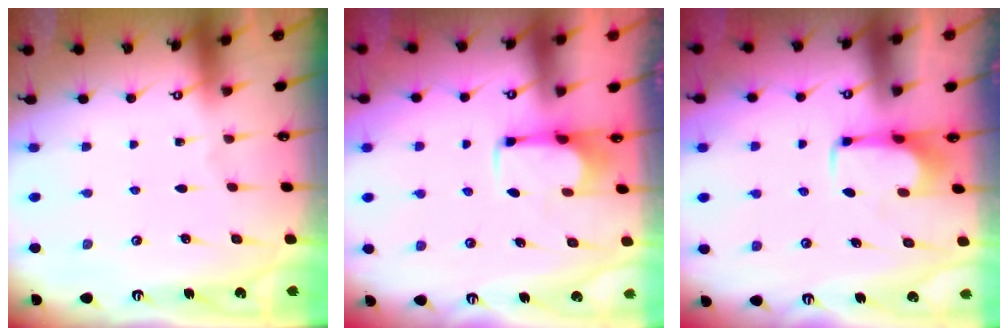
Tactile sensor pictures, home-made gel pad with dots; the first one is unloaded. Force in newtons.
{"total": 2.8, "press": 2.6, "slide": 1.0}
{"total": 2.0, "press": 1.9, "slide": 0.4}